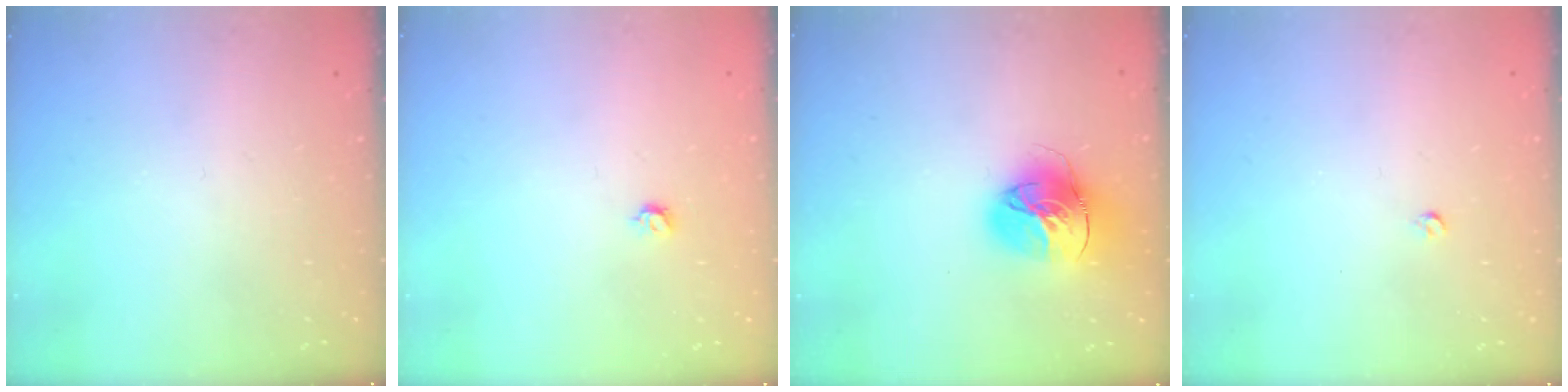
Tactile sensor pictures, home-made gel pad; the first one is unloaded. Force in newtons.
{"total": 3.7, "press": 3.6, "slide": 0.7}
{"total": 17.5, "press": 17.4, "slide": 1.7}
{"total": 2.6, "press": 2.5, "slide": 0.4}